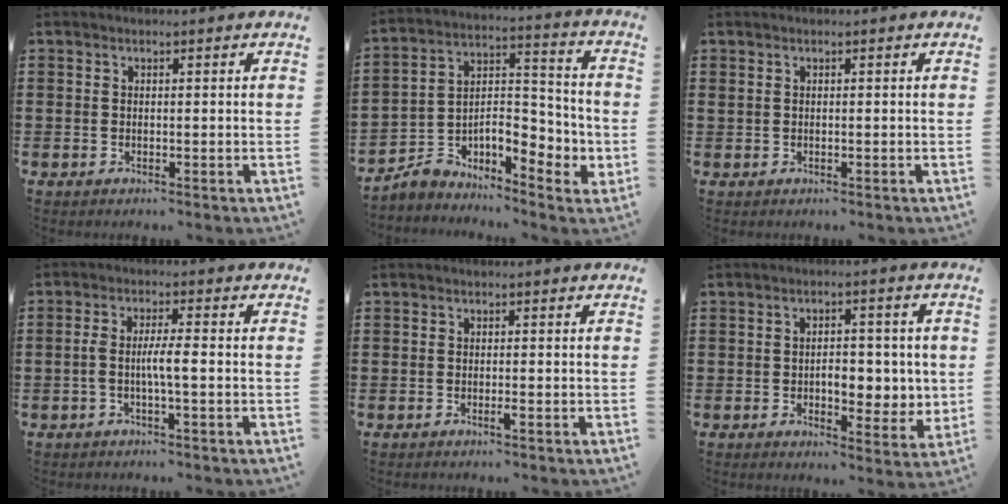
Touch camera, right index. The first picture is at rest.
{"total": 6.1, "force": [-2.4, 4.0, 3.9], "torque": [-0.077, -0.003, -0.043]}
{"total": 0.0}
{"total": 3.9, "force": [-0.8, 0.4, 3.8], "torque": [-0.076, -0.004, -0.020]}
{"total": 0.9, "force": [-0.5, 0.0, 0.8], "torque": [-0.022, -0.007, -0.011]}
{"total": 6.1, "force": [-0.3, 3.3, 5.2], "torque": [-0.067, -0.004, -0.013]}